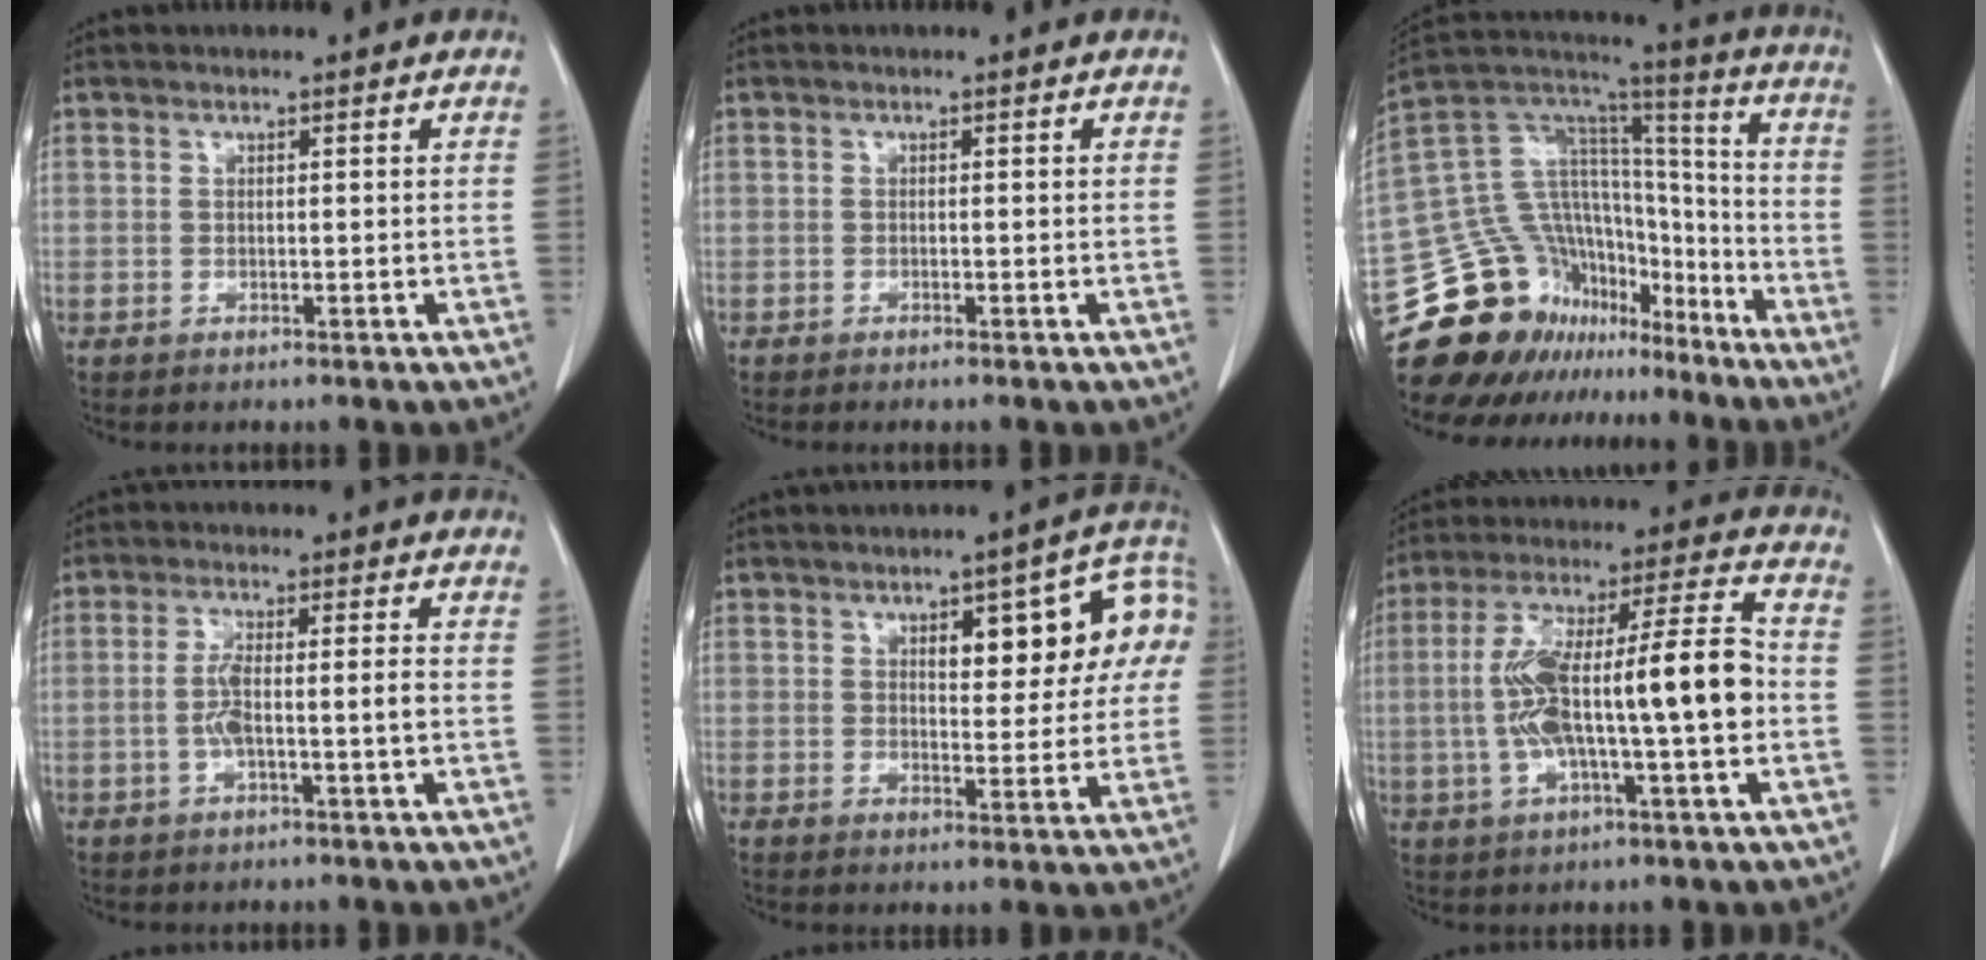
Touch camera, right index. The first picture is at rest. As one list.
[{"total": 0.9, "force": [-0.7, -0.1, 0.5], "torque": [-0.009, 0.000, -0.009]}, {"total": 23.9, "force": [-18.5, 12.9, 7.7], "torque": [-0.179, 0.060, -0.302]}, {"total": 5.0, "force": [-1.1, 0.4, 4.9], "torque": [-0.101, 0.009, -0.018]}, {"total": 11.9, "force": [3.4, 4.5, 10.5], "torque": [-0.124, 0.035, 0.043]}, {"total": 17.0, "force": [-1.8, 2.3, 16.7], "torque": [-0.302, 0.029, -0.030]}]